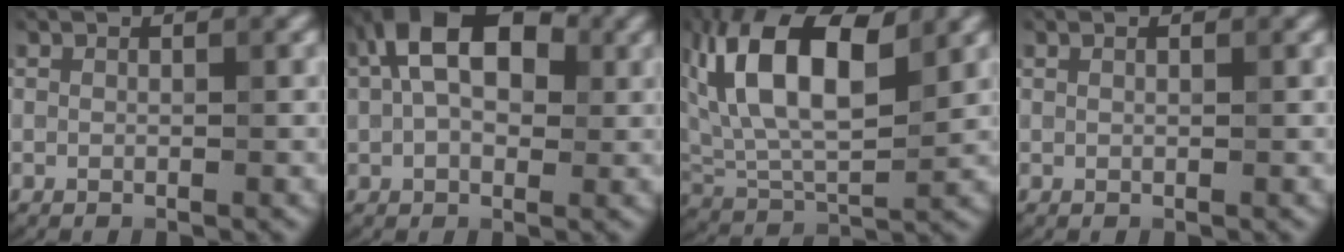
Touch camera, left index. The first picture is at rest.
{"total": 10.3, "force": [3.2, 6.2, 7.5], "torque": [-0.122, 0.040, 0.029]}
{"total": 11.4, "force": [3.8, 5.4, 9.2], "torque": [-0.167, 0.016, 0.062]}
{"total": 0.6, "force": [0.4, 0.1, 0.4], "torque": [-0.008, -0.003, 0.003]}